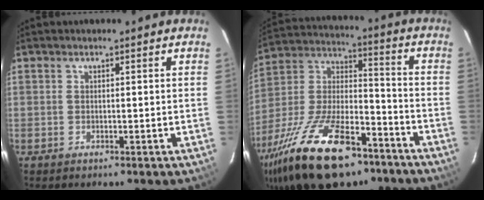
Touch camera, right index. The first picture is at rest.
{"total": 27.3, "force": [-17.1, 11.5, 18.0], "torque": [-0.359, -0.015, -0.280]}